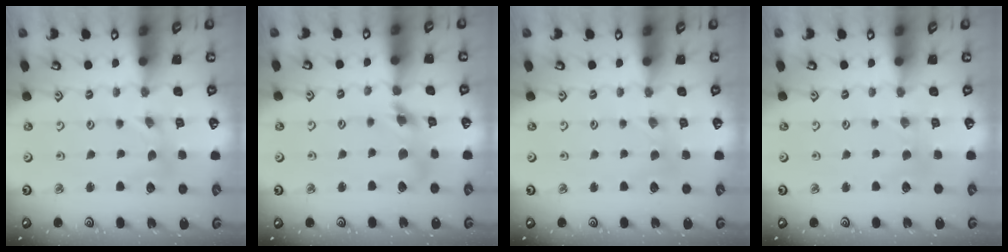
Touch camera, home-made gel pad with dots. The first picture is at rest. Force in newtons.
{"total": 11.3, "press": 11.2, "slide": 1.6}
{"total": 1.9, "press": 1.9, "slide": 0.3}
{"total": 2.4, "press": 2.3, "slide": 0.5}